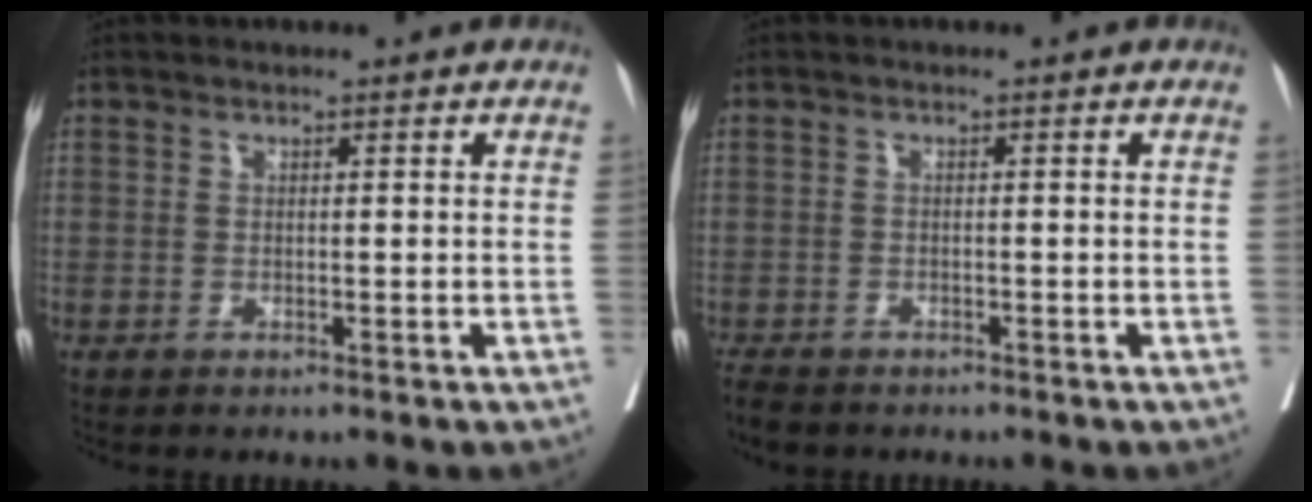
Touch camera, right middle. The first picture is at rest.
{"total": 4.4, "force": [-3.7, 1.8, 1.6], "torque": [-0.030, -0.008, -0.056]}